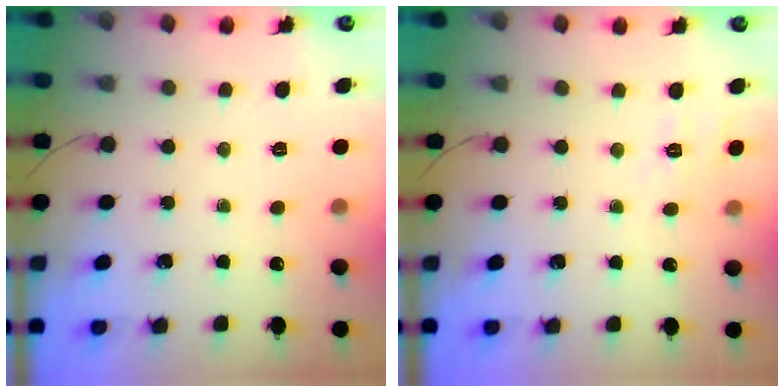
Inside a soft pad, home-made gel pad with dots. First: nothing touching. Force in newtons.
{"total": 3.2, "press": 2.5, "slide": 2.0}